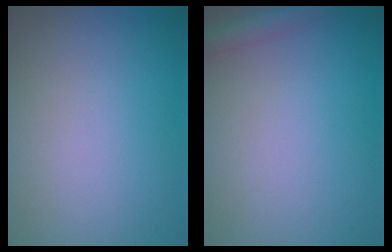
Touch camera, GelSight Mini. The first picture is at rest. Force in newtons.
{"total": 2.4, "press": 2.4, "slide": 0.1}